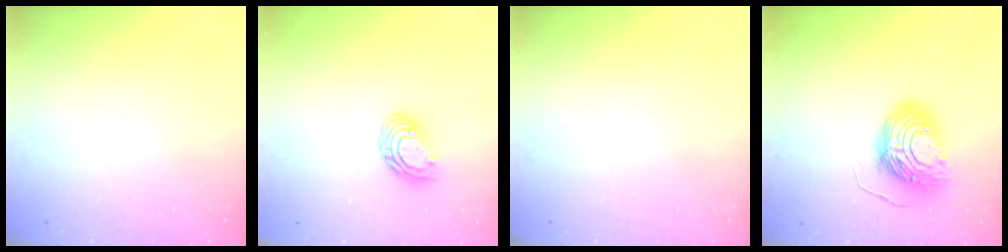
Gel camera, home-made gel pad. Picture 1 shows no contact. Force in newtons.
{"total": 9.2, "press": 9.1, "slide": 1.6}
{"total": 0.0}
{"total": 12.7, "press": 12.6, "slide": 1.3}